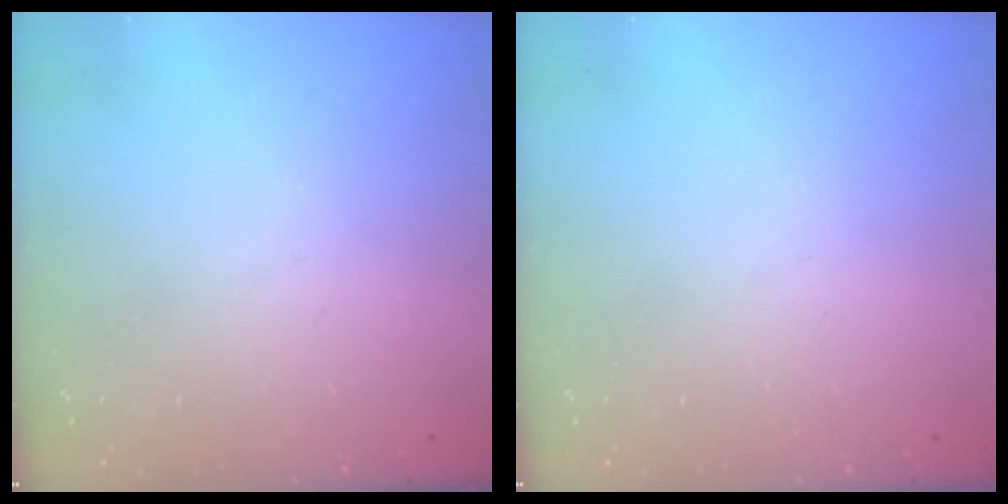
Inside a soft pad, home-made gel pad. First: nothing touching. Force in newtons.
{"total": 0.0}